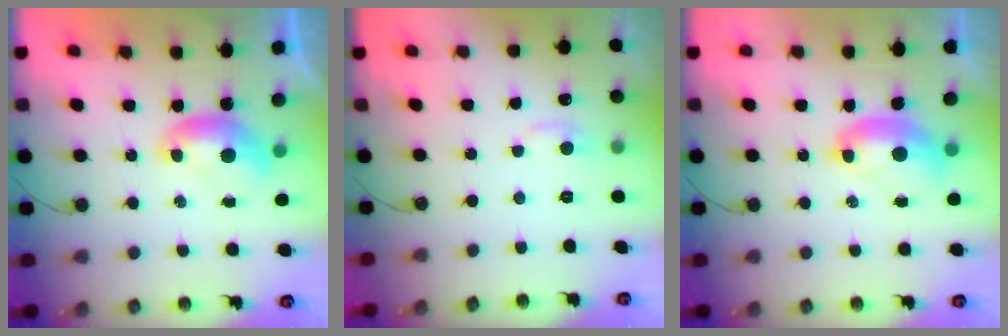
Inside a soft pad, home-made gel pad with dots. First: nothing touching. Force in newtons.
{"total": 0.9, "press": 0.5, "slide": 0.7}
{"total": 2.9, "press": 2.8, "slide": 0.6}